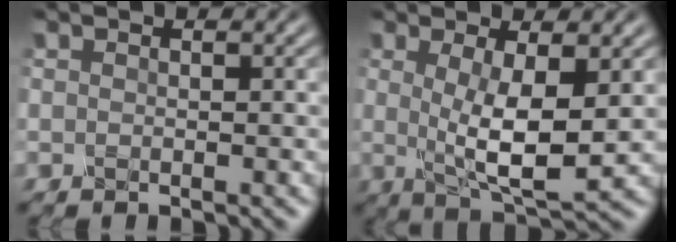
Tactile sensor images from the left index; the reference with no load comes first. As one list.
[{"total": 6.0, "force": [0.4, 1.6, 5.7], "torque": [-0.099, -0.013, 0.012]}]